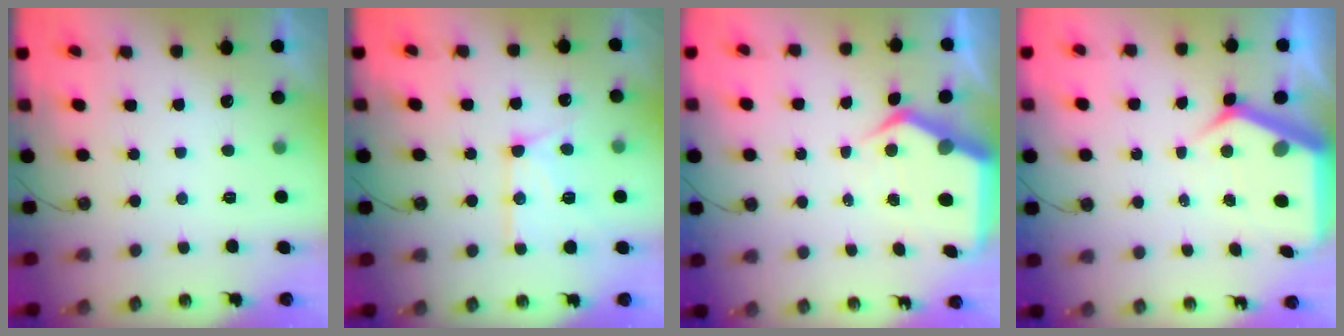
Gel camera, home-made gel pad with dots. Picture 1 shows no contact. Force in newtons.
{"total": 13.0, "press": 12.9, "slide": 1.3}
{"total": 7.9, "press": 7.8, "slide": 1.2}
{"total": 8.0, "press": 7.9, "slide": 1.0}